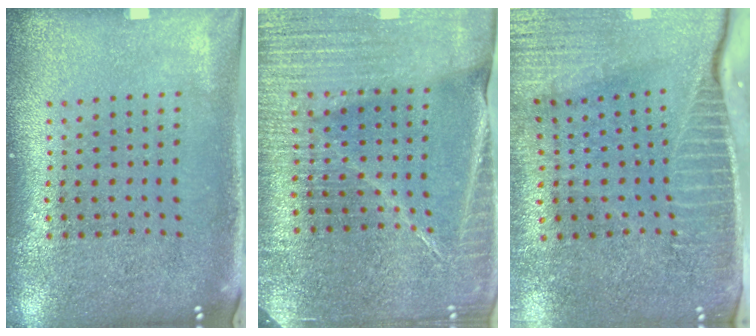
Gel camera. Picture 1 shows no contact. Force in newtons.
{"total": 4.3, "press": 4.0, "slide": 1.7}
{"total": 3.8, "press": 3.4, "slide": 1.7}